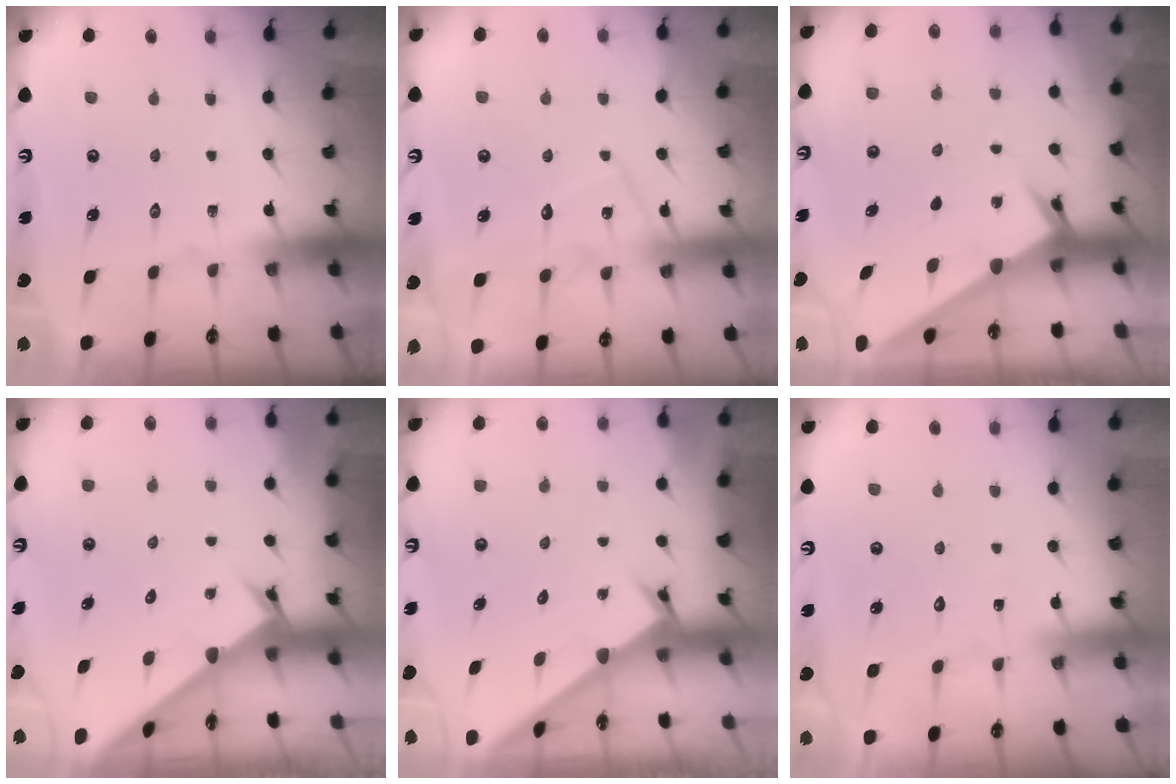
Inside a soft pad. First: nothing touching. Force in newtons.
{"total": 11.0, "press": 11.0, "slide": 0.7}
{"total": 2.4, "press": 2.4, "slide": 0.2}
{"total": 2.6, "press": 2.6, "slide": 0.2}
{"total": 1.6, "press": 1.6, "slide": 0.1}
{"total": 5.1, "press": 5.1, "slide": 0.4}